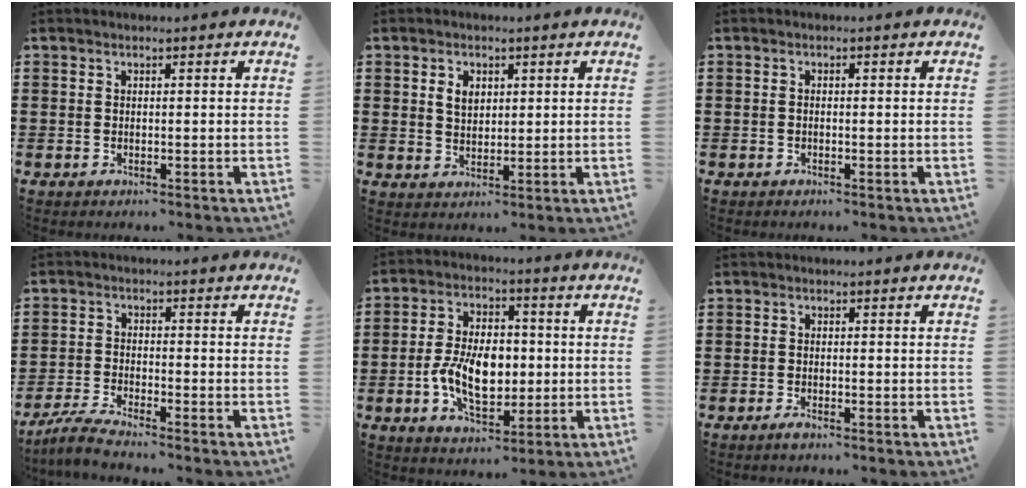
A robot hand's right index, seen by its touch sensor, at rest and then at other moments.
{"total": 2.9, "force": [1.1, 2.0, 1.7], "torque": [-0.041, 0.009, 0.019]}
{"total": 0.5, "force": [-0.1, 0.2, 0.5], "torque": [-0.010, -0.002, -0.002]}
{"total": 3.8, "force": [-3.5, -0.2, 1.3], "torque": [-0.044, -0.012, -0.074]}
{"total": 9.3, "force": [-1.1, 5.8, 7.2], "torque": [-0.142, 0.003, -0.027]}
{"total": 1.0, "force": [-0.6, 0.2, 0.8], "torque": [-0.015, -0.005, -0.011]}